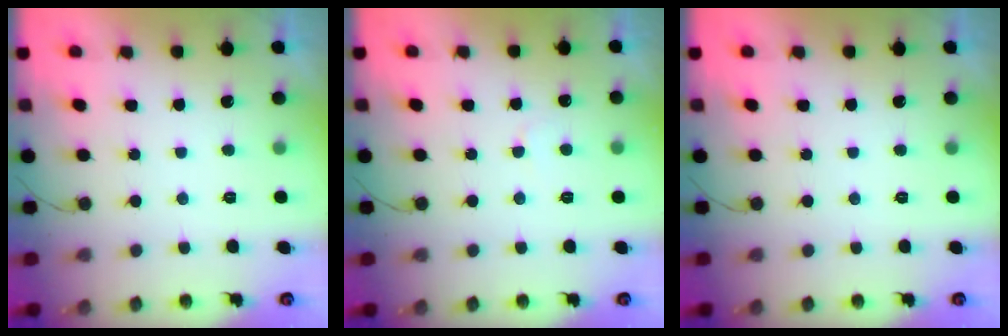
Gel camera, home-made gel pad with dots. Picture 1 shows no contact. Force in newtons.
{"total": 2.2, "press": 2.2, "slide": 0.2}
{"total": 0.0}